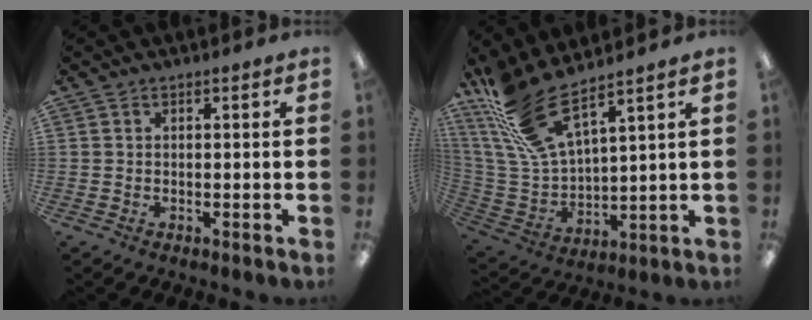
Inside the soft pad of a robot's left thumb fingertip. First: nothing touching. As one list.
[{"total": 16.1, "force": [11.8, 4.6, 9.9], "torque": [-0.242, -0.069, 0.211]}]